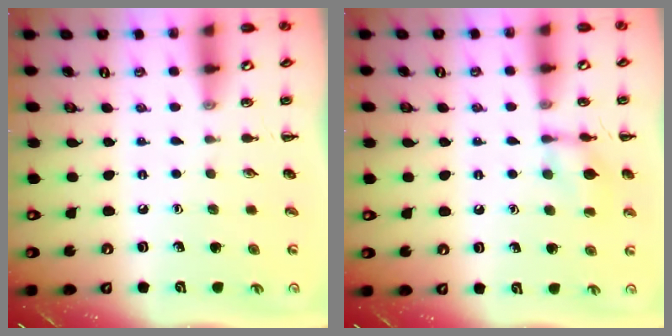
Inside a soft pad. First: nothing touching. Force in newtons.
{"total": 9.5, "press": 9.5, "slide": 0.9}